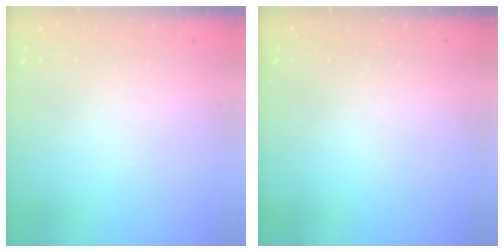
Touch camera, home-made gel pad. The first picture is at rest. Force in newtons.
{"total": 0.0}